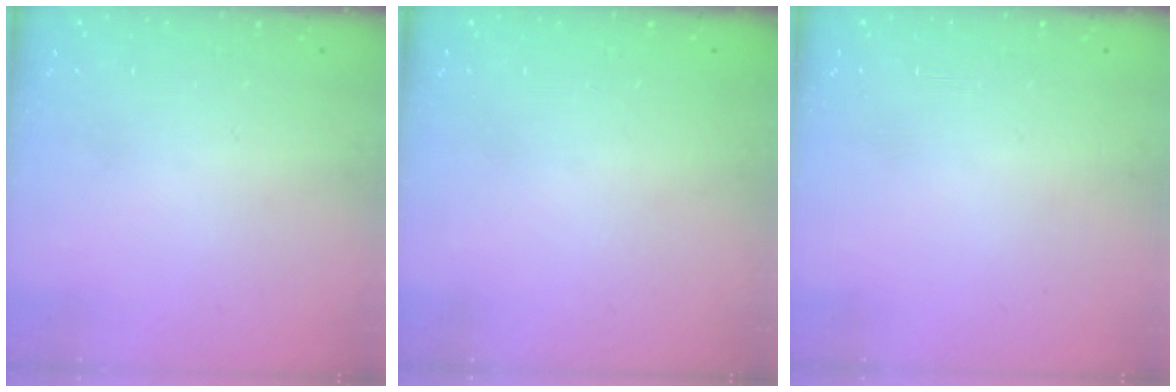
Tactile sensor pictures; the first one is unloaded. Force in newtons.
{"total": 0.0}
{"total": 0.0}